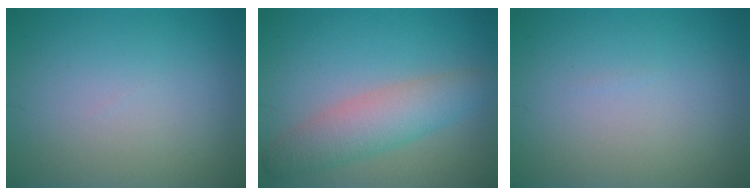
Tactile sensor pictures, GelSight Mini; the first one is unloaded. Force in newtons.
{"total": 4.4, "press": 4.4, "slide": 0.2}
{"total": 0.0}